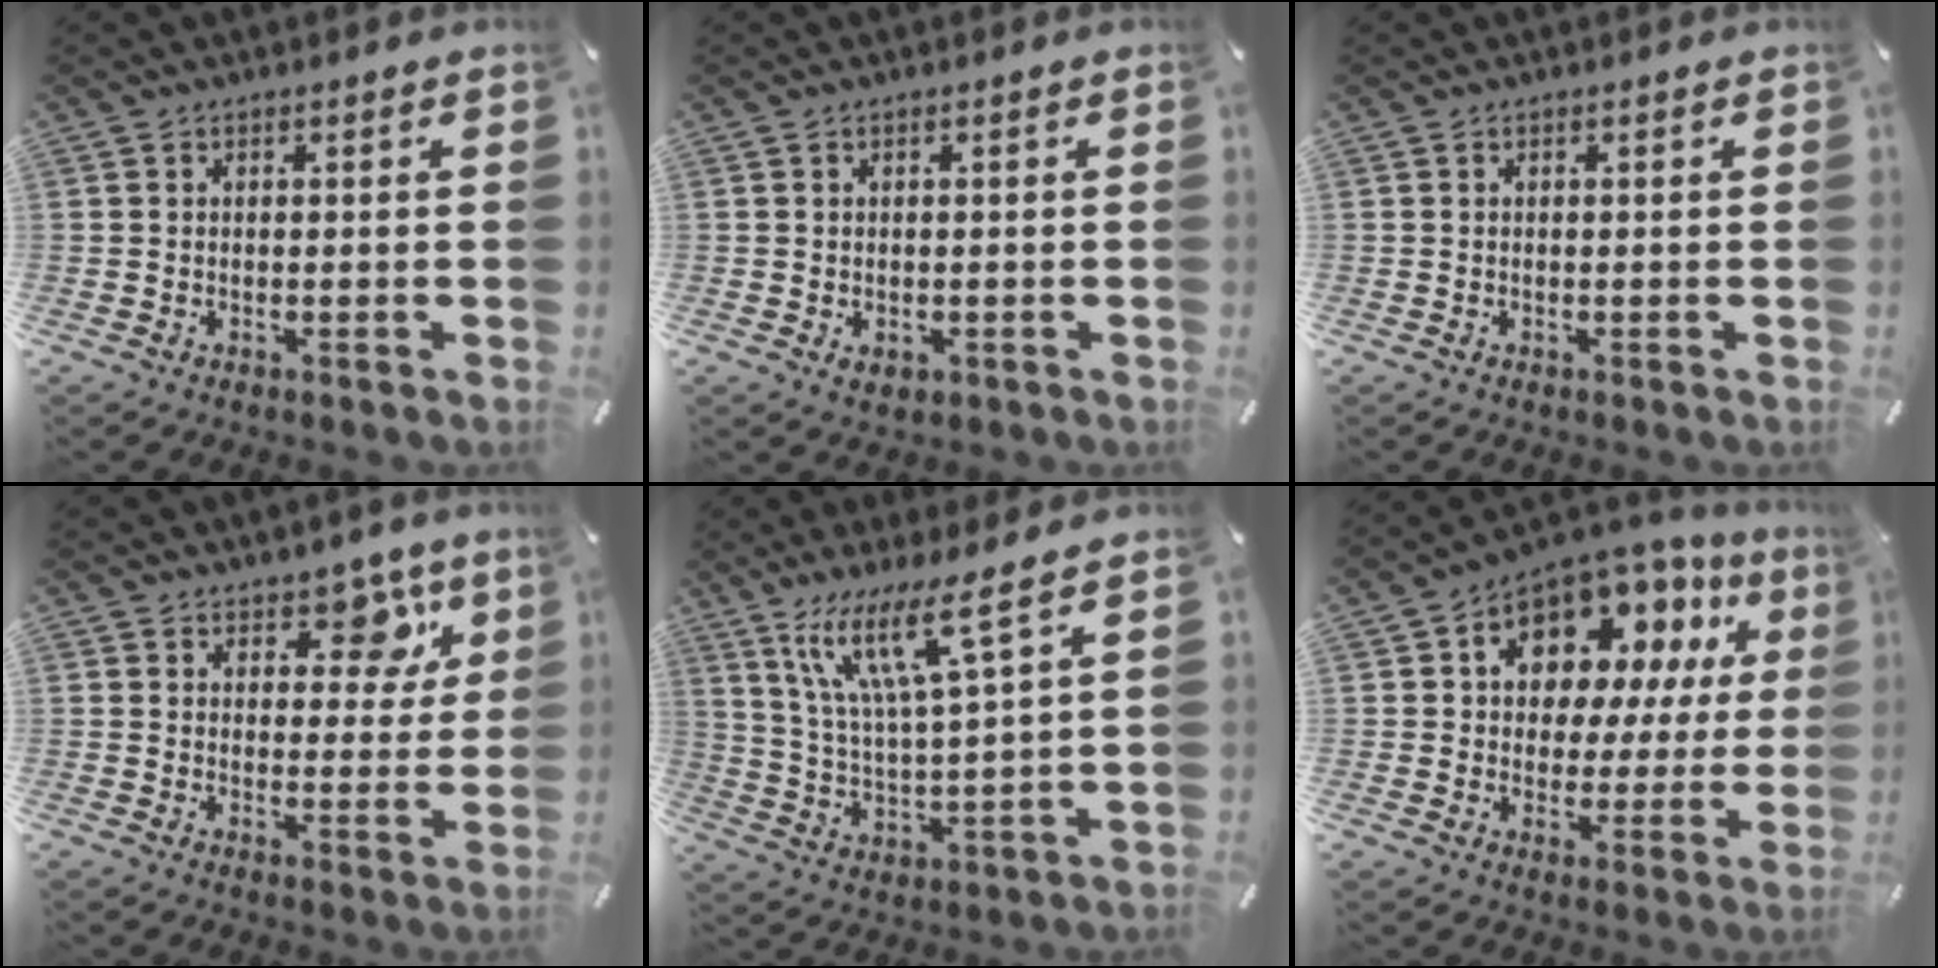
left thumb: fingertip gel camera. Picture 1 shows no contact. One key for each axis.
{"total": 1.4, "fx": -0.3, "fy": 1.2, "fz": 0.6, "tx": -0.006, "ty": -0.002, "tz": -0.008}
{"total": 0.0}
{"total": 8.4, "fx": 5.2, "fy": 5.2, "fz": 3.9, "tx": -0.029, "ty": -0.039, "tz": 0.085}
{"total": 13.4, "fx": 8.9, "fy": 1.4, "fz": 9.9, "tx": -0.219, "ty": -0.032, "tz": 0.151}
{"total": 12.4, "fx": 6.8, "fy": 8.8, "fz": 5.4, "tx": -0.093, "ty": -0.057, "tz": 0.126}